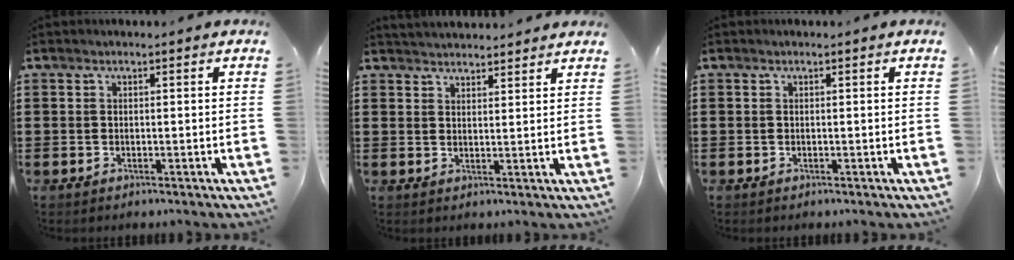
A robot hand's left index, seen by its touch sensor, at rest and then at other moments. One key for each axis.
{"total": 2.4, "fx": 2.4, "fy": -0.1, "fz": -0.1, "tx": -0.004, "ty": -0.005, "tz": 0.047}
{"total": 0.0}